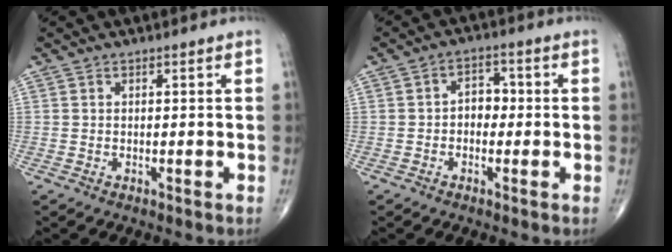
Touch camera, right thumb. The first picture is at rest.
{"total": 4.1, "force": [-0.4, 3.1, 2.8], "torque": [-0.023, 0.018, -0.015]}